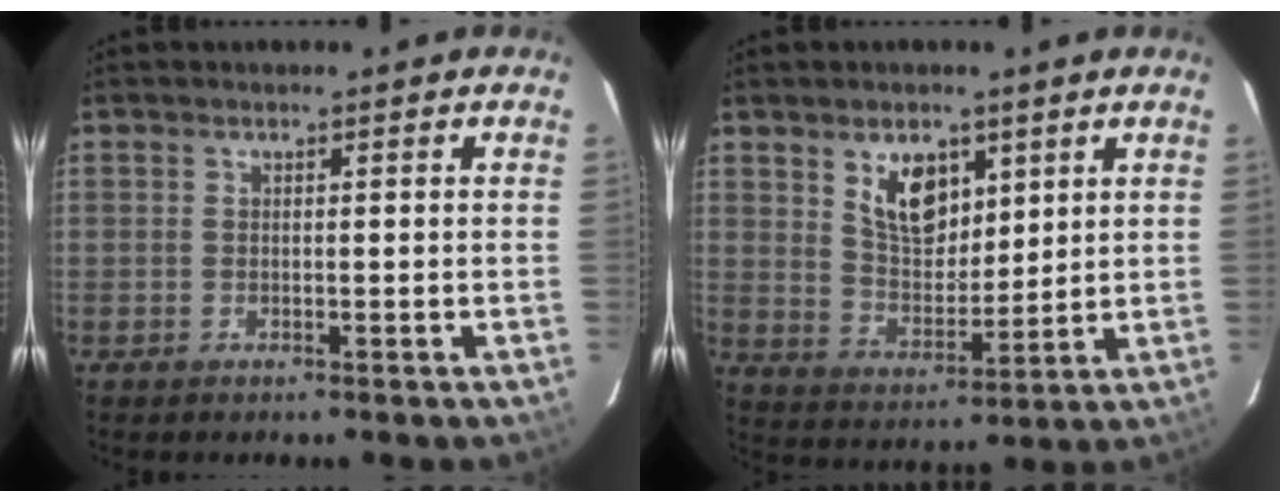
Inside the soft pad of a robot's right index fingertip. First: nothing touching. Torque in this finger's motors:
{"motor_torque": [0.29, 0.24, 0.30, 0.09]}